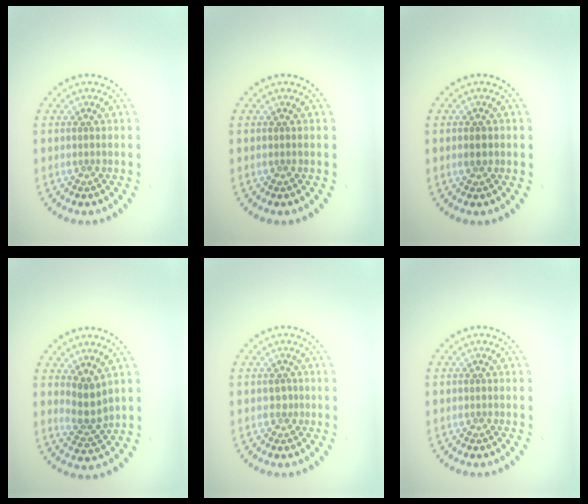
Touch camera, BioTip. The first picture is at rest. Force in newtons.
{"total": 0.0}
{"total": 1.0, "press": 1.0, "slide": 0.1}
{"total": 2.5, "press": 2.0, "slide": 1.5}
{"total": 0.7, "press": 0.6, "slide": 0.3}
{"total": 0.0}